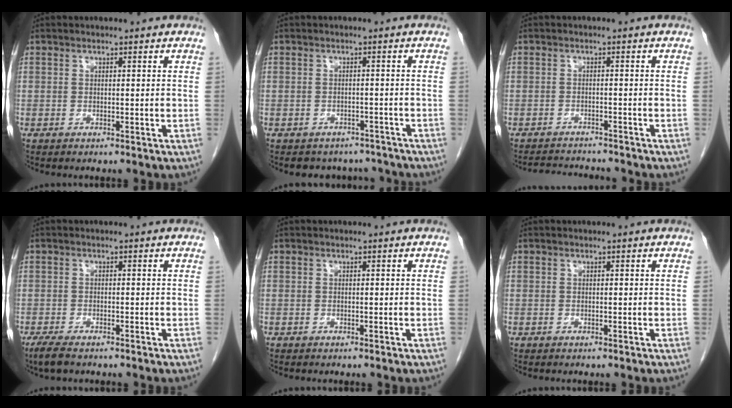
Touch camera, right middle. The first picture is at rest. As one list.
[{"total": 6.0, "force": [-5.4, 2.8, 0.1], "torque": [0.006, 0.012, -0.060]}, {"total": 4.7, "force": [-4.6, 0.1, 0.5], "torque": [-0.009, -0.009, -0.074]}, {"total": 3.3, "force": [-2.4, 0.9, 2.1], "torque": [-0.046, -0.010, -0.038]}, {"total": 0.0}, {"total": 0.0}]